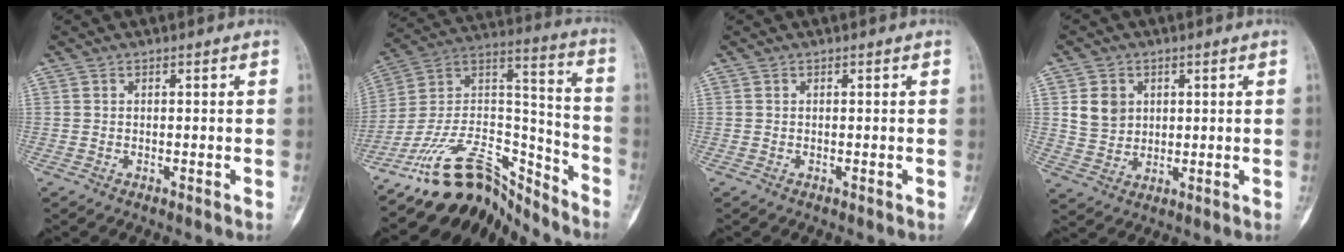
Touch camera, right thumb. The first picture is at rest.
{"total": 19.4, "force": [-16.3, 7.6, 7.2], "torque": [-0.089, 0.139, -0.290]}
{"total": 0.0}
{"total": 6.1, "force": [1.8, 5.2, 2.8], "torque": [-0.030, -0.011, 0.042]}